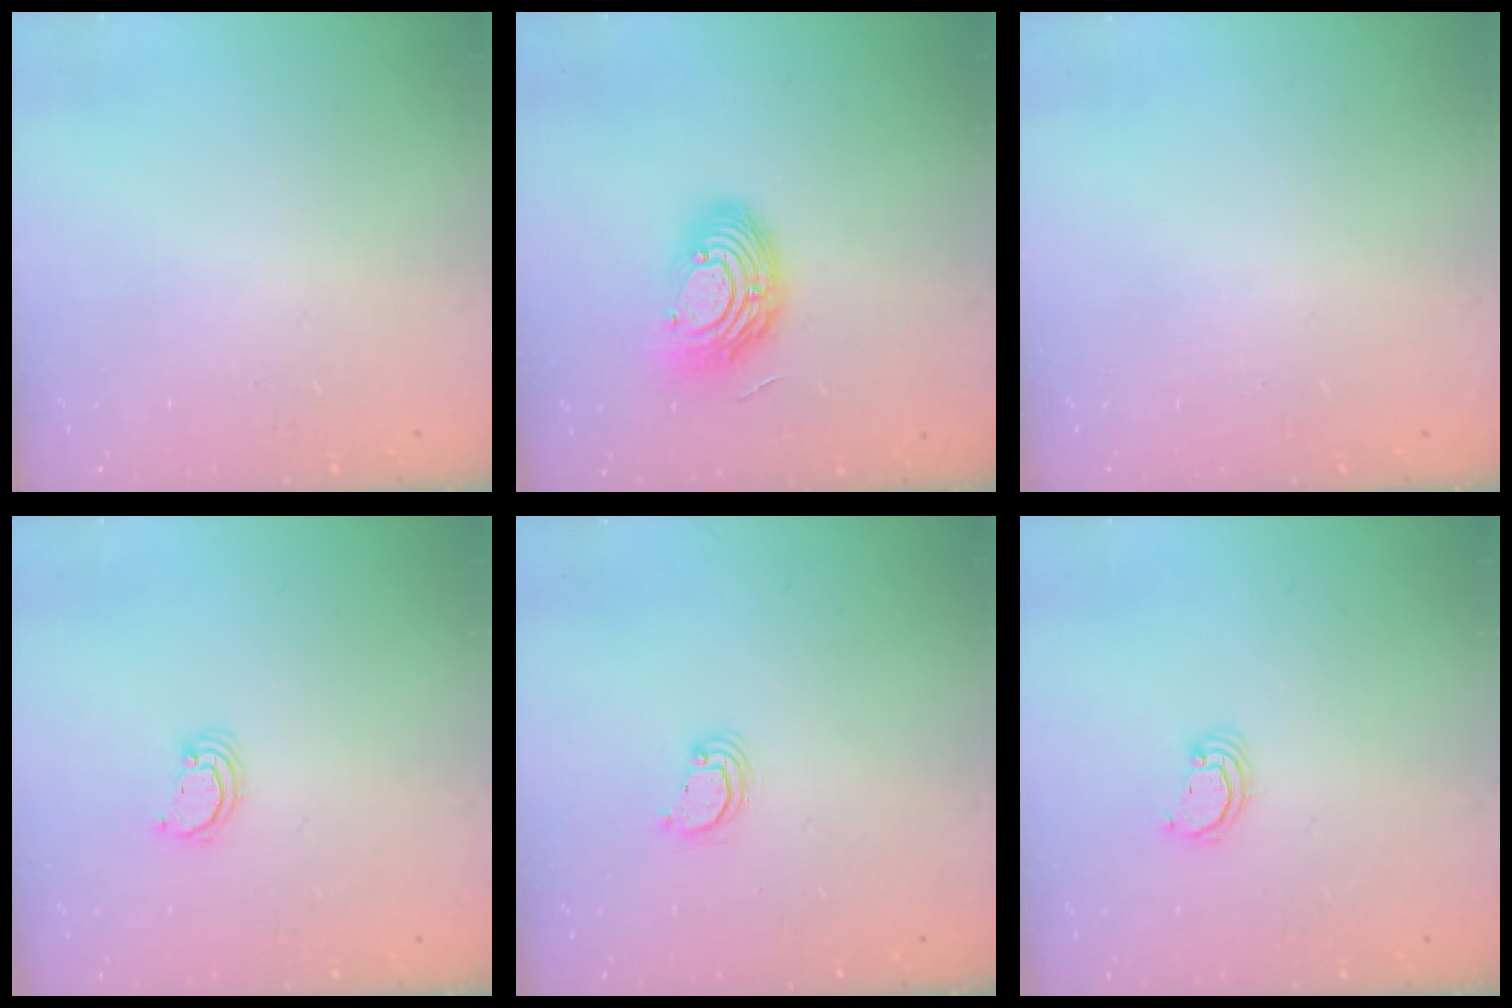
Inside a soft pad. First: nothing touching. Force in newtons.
{"total": 13.0, "press": 12.9, "slide": 1.0}
{"total": 0.0}
{"total": 2.6, "press": 2.6, "slide": 0.2}
{"total": 3.2, "press": 3.2, "slide": 0.2}
{"total": 2.6, "press": 2.6, "slide": 0.2}